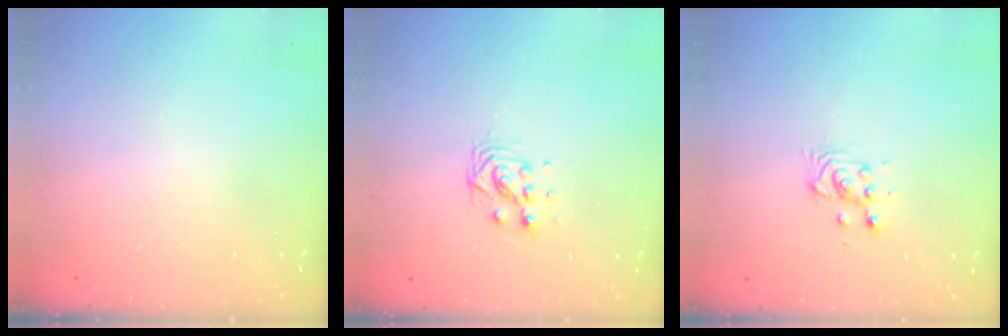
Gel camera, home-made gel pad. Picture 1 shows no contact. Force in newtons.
{"total": 5.7, "press": 5.7, "slide": 0.2}
{"total": 3.3, "press": 3.3, "slide": 0.2}